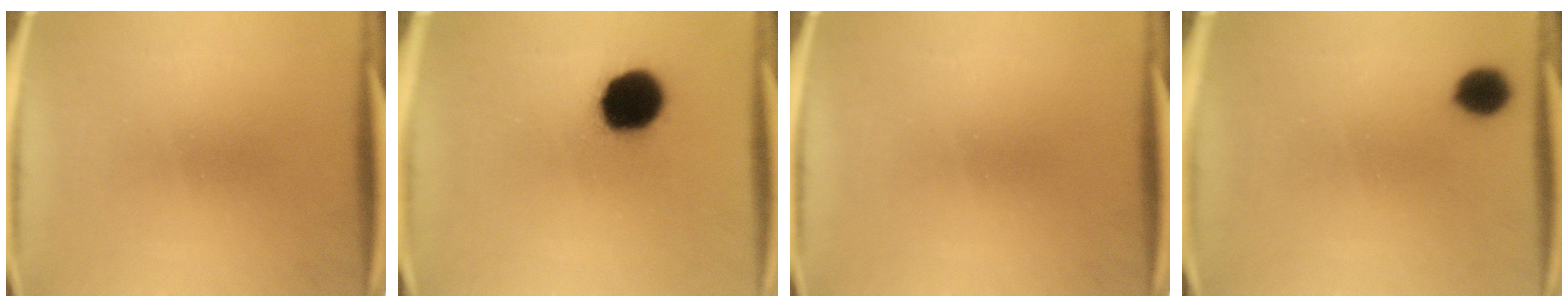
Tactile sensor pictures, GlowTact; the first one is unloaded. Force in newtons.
{"total": 14.1}
{"total": 0.0}
{"total": 6.2}